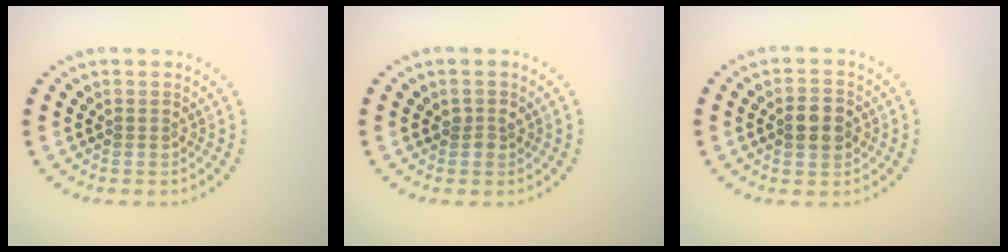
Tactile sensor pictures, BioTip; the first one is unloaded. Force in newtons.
{"total": 0.9, "press": 0.8, "slide": 0.4}
{"total": 2.9, "press": 2.9, "slide": 0.1}